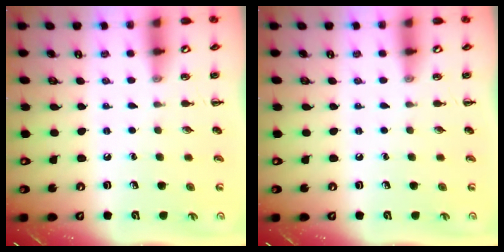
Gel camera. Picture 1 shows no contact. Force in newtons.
{"total": 0.0}